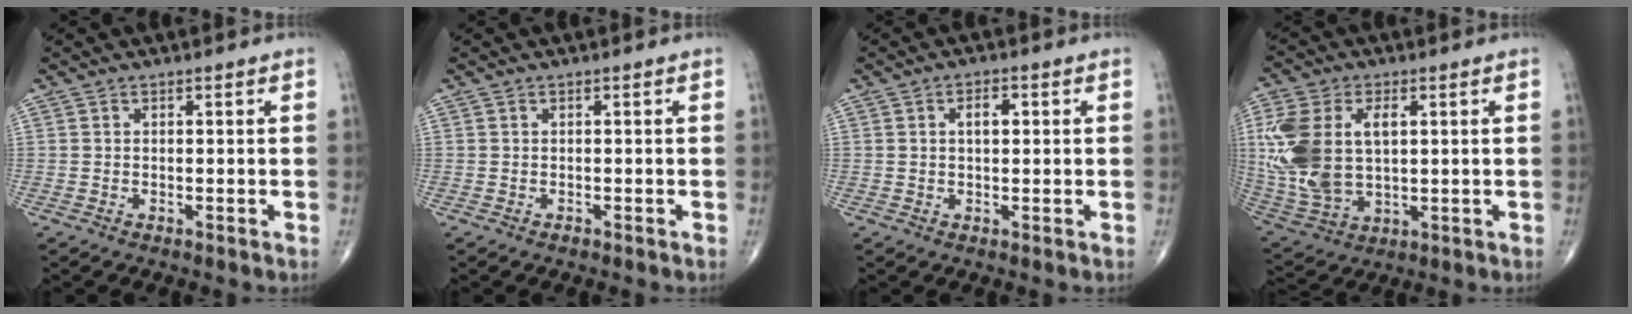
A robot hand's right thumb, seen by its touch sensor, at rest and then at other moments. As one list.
[{"total": 0.0}, {"total": 3.1, "force": [0.7, 1.6, 2.6], "torque": [-0.039, 0.004, 0.011]}, {"total": 17.9, "force": [2.7, 10.8, 14.0], "torque": [-0.307, -0.006, 0.062]}]